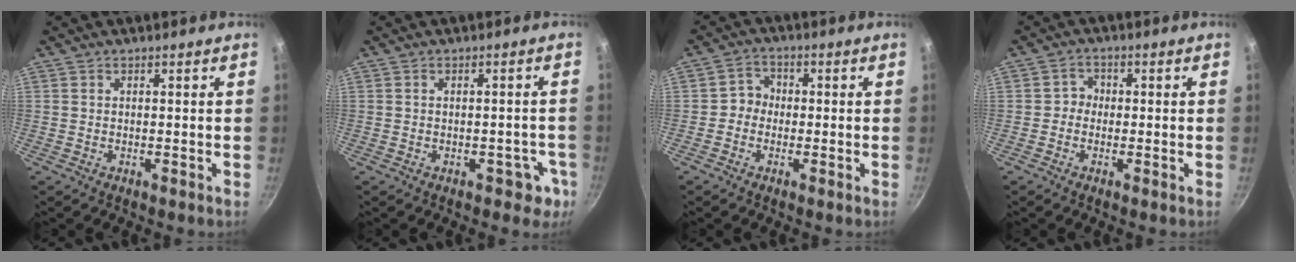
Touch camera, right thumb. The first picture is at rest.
{"total": 4.2, "force": [-1.8, 2.9, 2.4], "torque": [-0.001, 0.025, -0.008]}
{"total": 3.4, "force": [-0.8, 3.1, 1.2], "torque": [0.004, 0.014, -0.024]}
{"total": 2.4, "force": [-0.6, 2.2, 0.8], "torque": [0.007, 0.010, -0.017]}